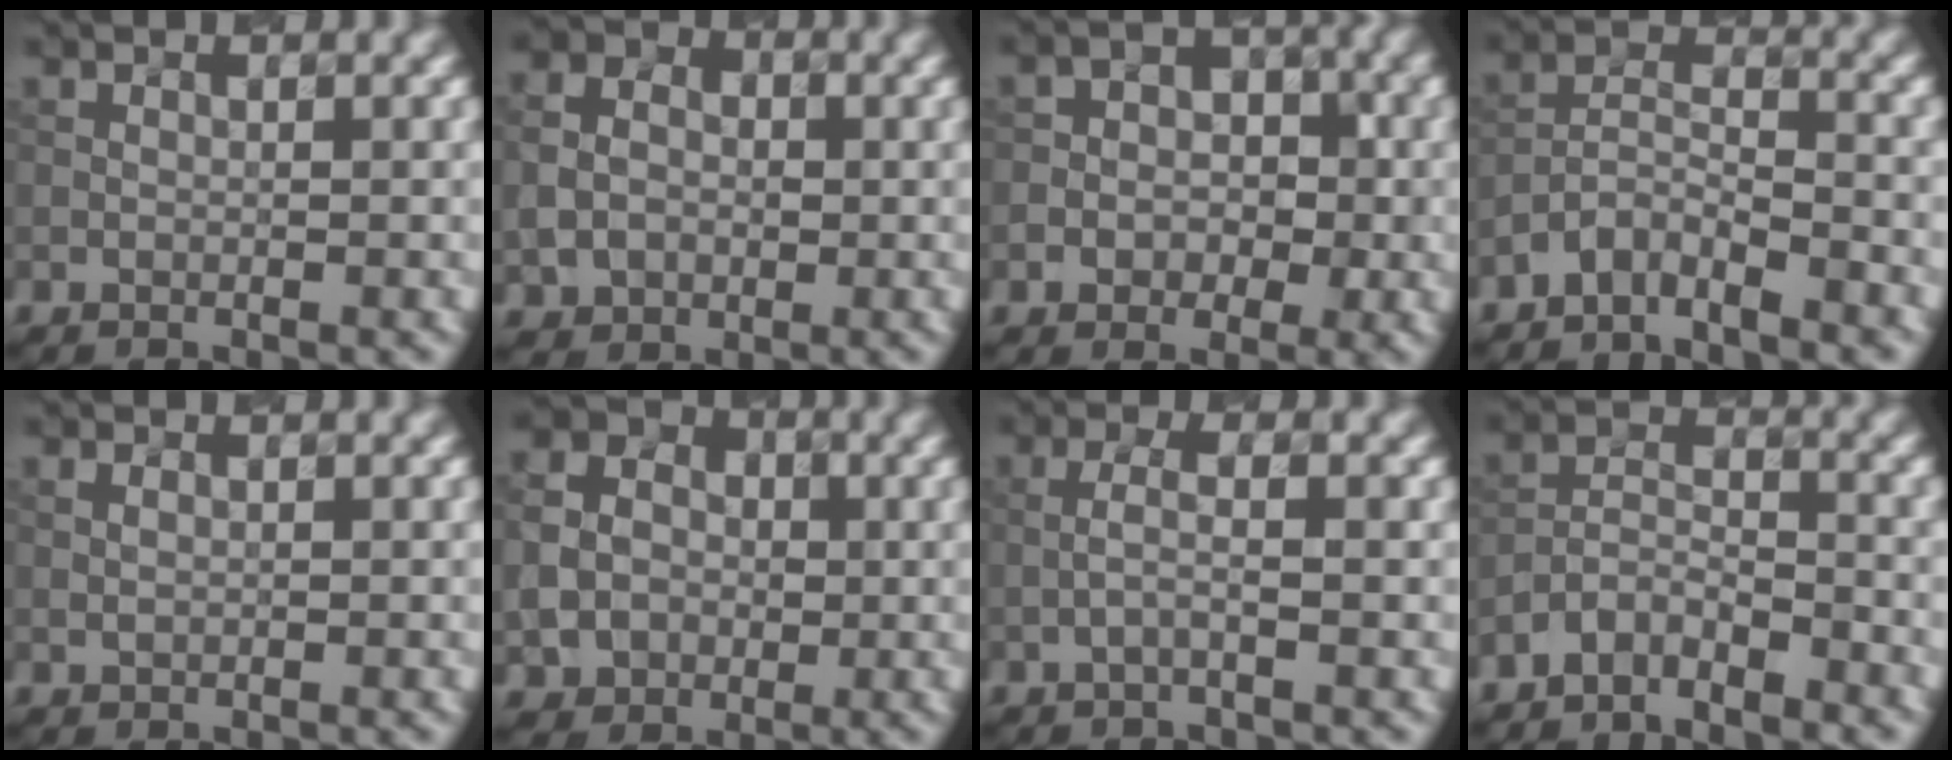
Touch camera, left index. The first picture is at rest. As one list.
[{"total": 3.6, "force": [-0.1, 3.3, 1.5], "torque": [-0.036, 0.003, -0.001]}, {"total": 3.2, "force": [-0.6, 2.8, 1.5], "torque": [-0.002, 0.005, -0.020]}, {"total": 3.3, "force": [-2.9, 0.8, 1.2], "torque": [-0.026, 0.010, -0.061]}, {"total": 0.7, "force": [0.4, 0.5, 0.2], "torque": [-0.003, -0.003, 0.011]}, {"total": 4.9, "force": [-0.4, 4.5, 1.9], "torque": [-0.040, 0.001, -0.007]}, {"total": 1.6, "force": [-0.5, 0.1, 1.5], "torque": [-0.035, 0.012, -0.011]}, {"total": 2.9, "force": [-2.6, 0.9, 0.7], "torque": [-0.016, 0.011, -0.054]}]